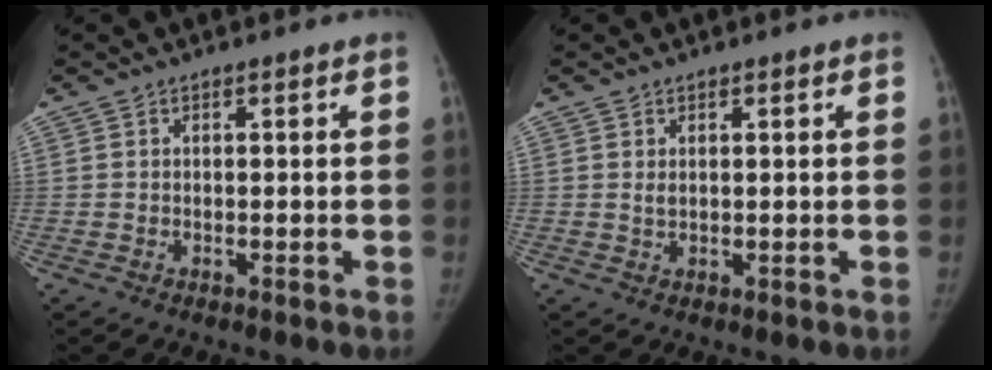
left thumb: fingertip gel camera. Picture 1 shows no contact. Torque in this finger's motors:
{"motor_torque": [0.39, 0.47, 0.56, -0.47, 0.03]}